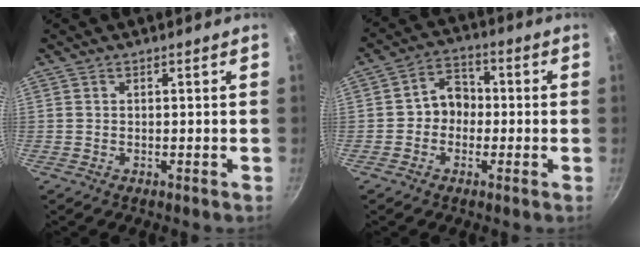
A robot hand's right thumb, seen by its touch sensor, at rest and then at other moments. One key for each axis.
{"total": 6.5, "fx": -0.7, "fy": 5.6, "fz": 3.4, "tx": -0.011, "ty": 0.021, "tz": -0.023}